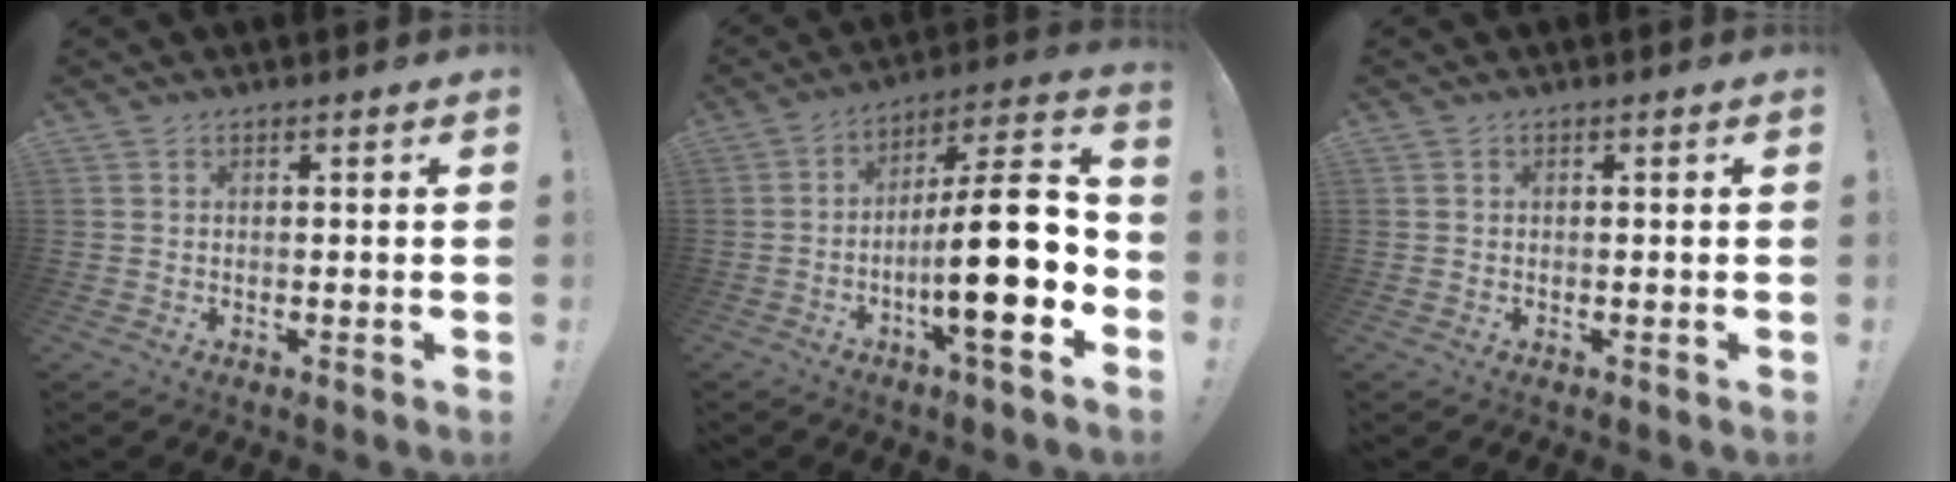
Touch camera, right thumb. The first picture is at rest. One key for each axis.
{"total": 22.5, "fx": -4.8, "fy": 4.8, "fz": 21.4, "tx": -0.347, "ty": 0.017, "tz": -0.080}
{"total": 0.0}